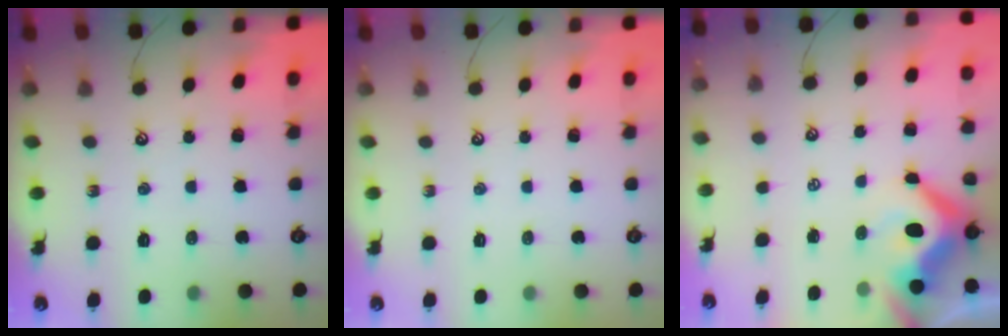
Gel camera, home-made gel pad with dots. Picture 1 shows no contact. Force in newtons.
{"total": 0.0}
{"total": 7.8, "press": 7.7, "slide": 1.4}